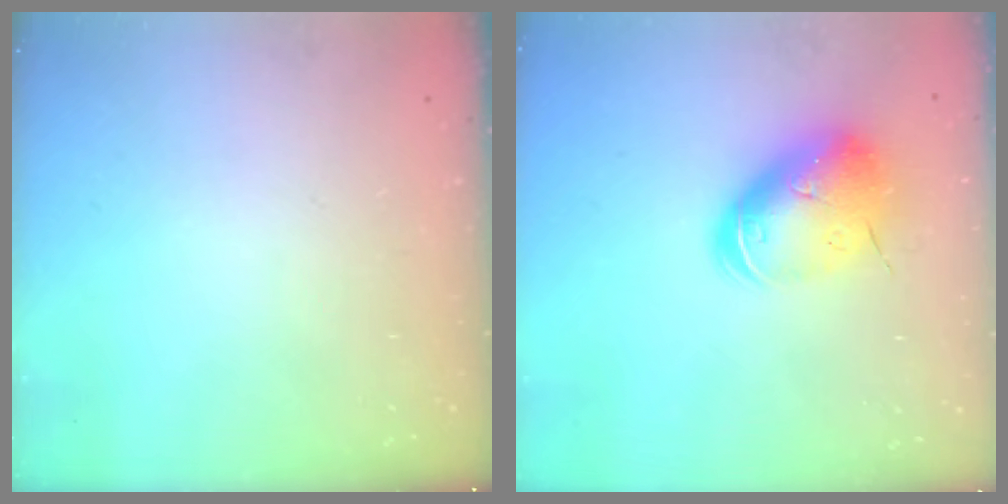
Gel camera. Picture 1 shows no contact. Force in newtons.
{"total": 14.6, "press": 14.4, "slide": 2.3}